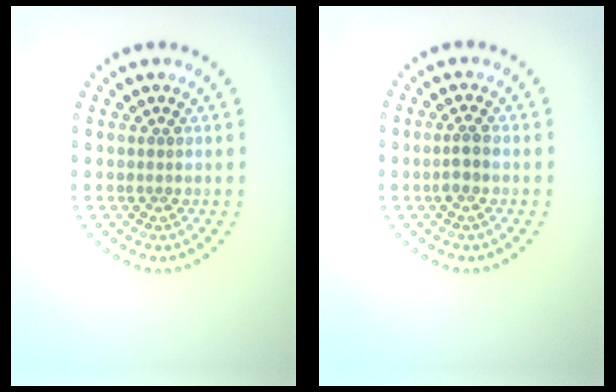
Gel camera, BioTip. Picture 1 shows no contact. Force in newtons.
{"total": 1.6, "press": 1.4, "slide": 0.8}